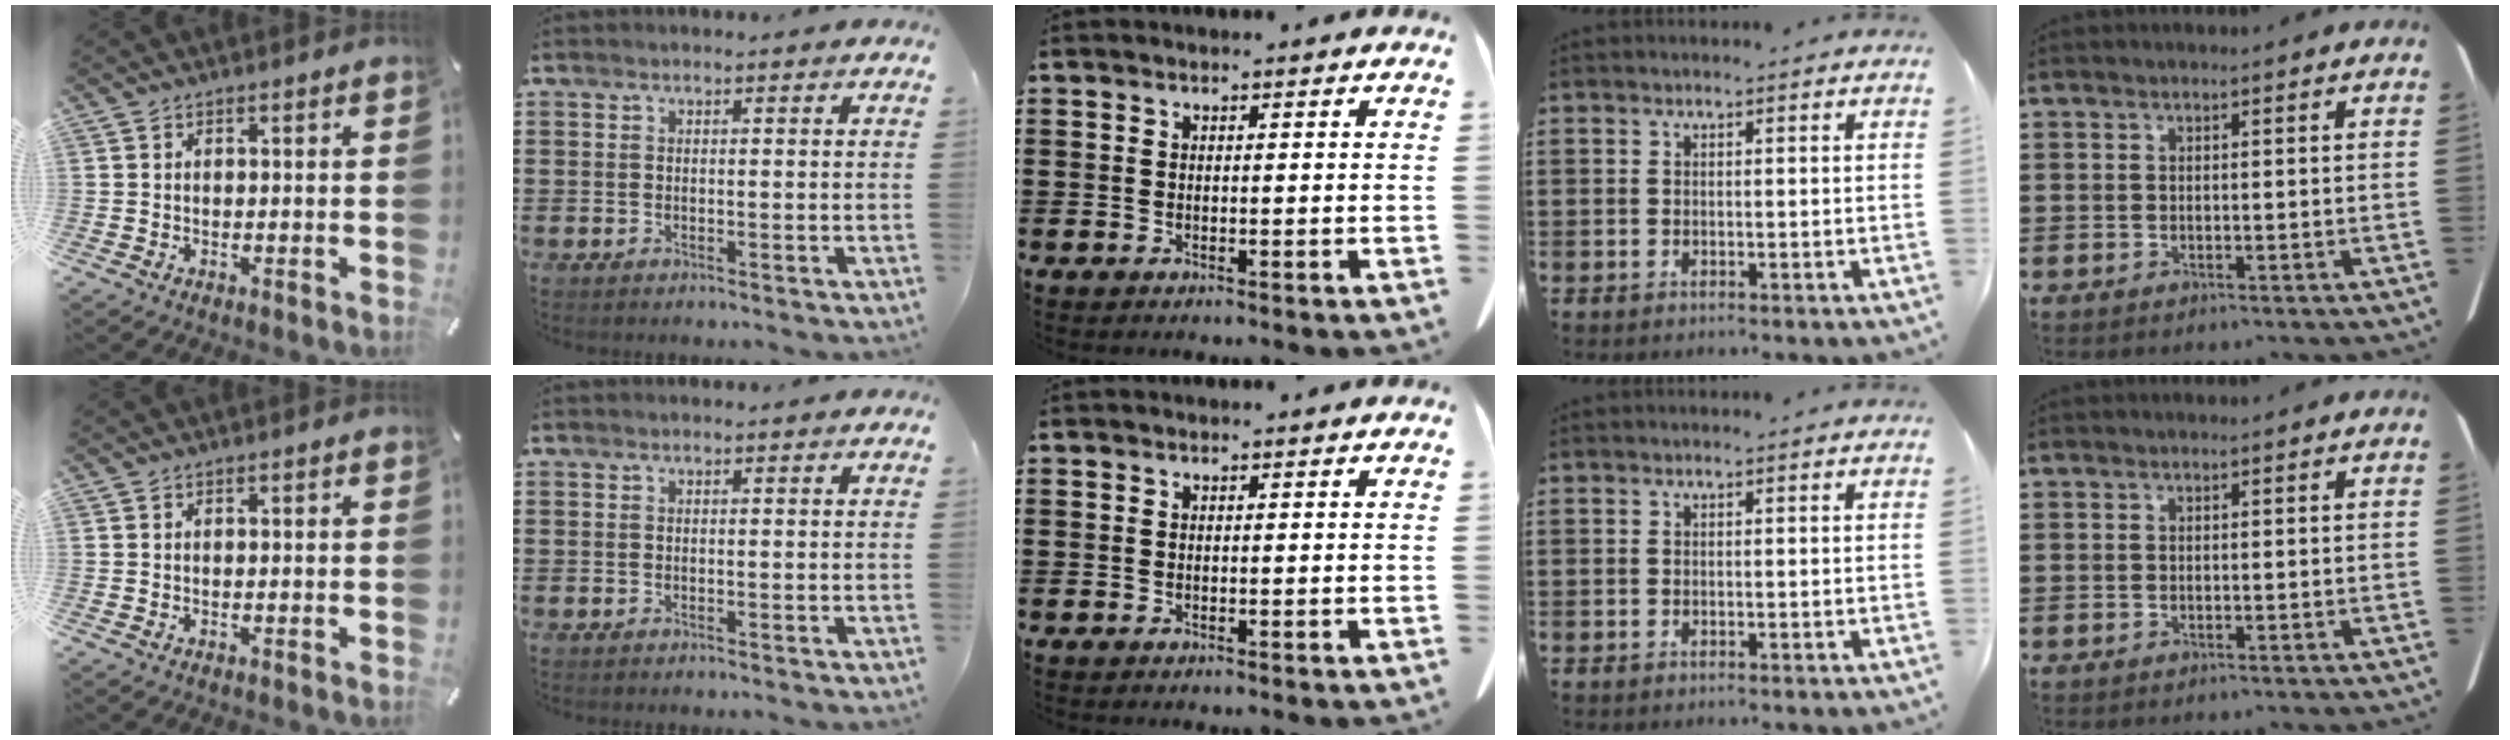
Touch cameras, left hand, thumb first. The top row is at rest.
{}